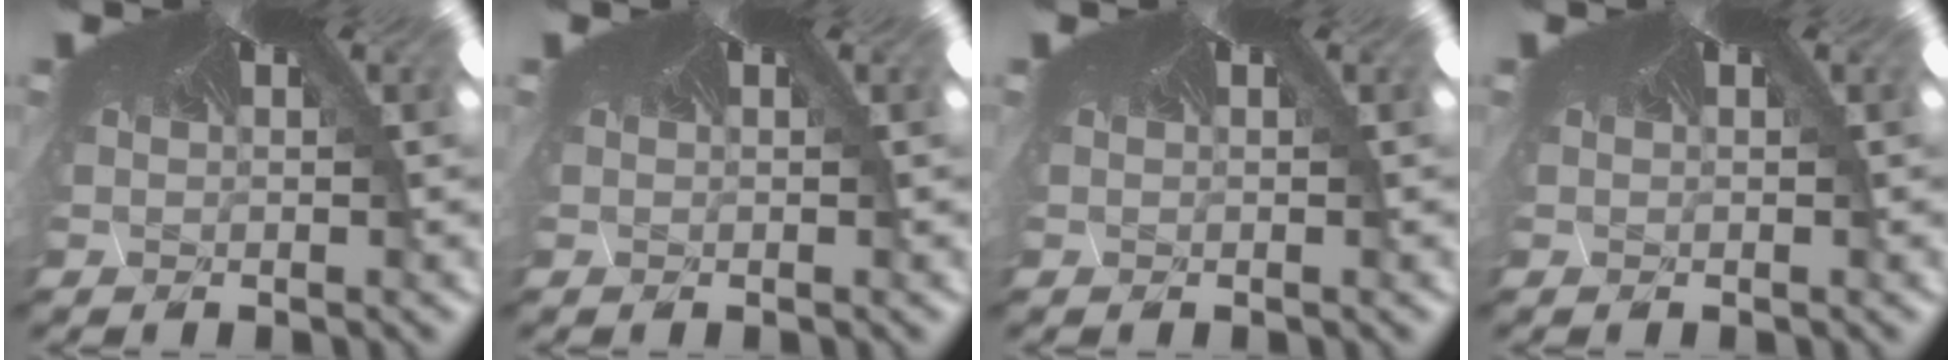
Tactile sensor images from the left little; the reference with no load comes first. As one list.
[{"total": 0.0}, {"total": 0.0}, {"total": 0.0}]